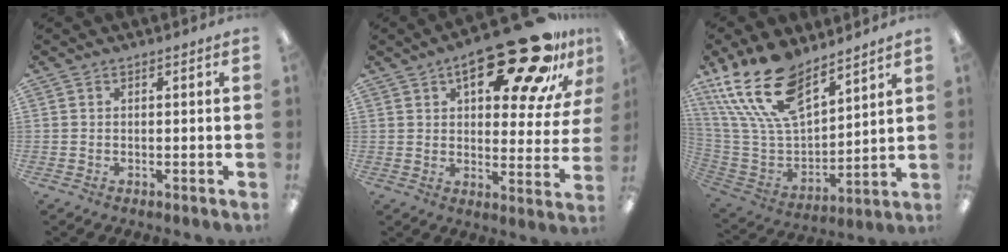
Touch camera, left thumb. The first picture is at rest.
{"total": 23.8, "force": [14.1, 9.4, 16.7], "torque": [-0.228, -0.072, 0.225]}
{"total": 21.3, "force": [14.4, 10.4, 11.8], "torque": [-0.256, -0.083, 0.263]}